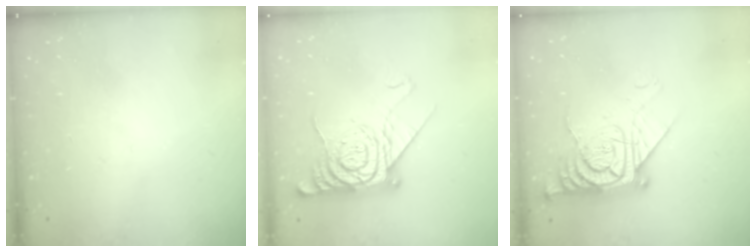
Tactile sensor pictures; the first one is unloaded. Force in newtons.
{"total": 15.0, "press": 15.0, "slide": 1.3}
{"total": 14.0, "press": 13.9, "slide": 1.4}